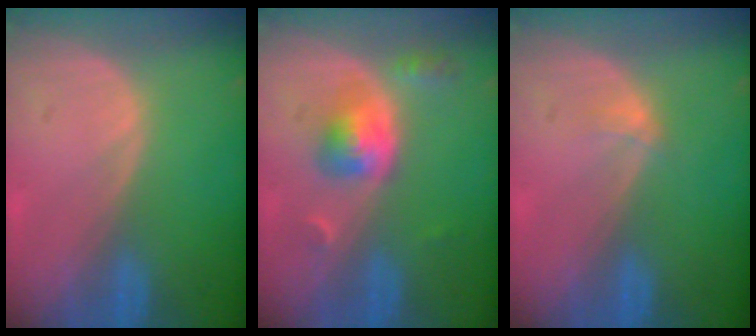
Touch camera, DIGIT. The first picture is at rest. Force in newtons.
{"total": 5.2, "press": 4.8, "slide": 2.0}
{"total": 1.3, "press": 0.9, "slide": 0.9}